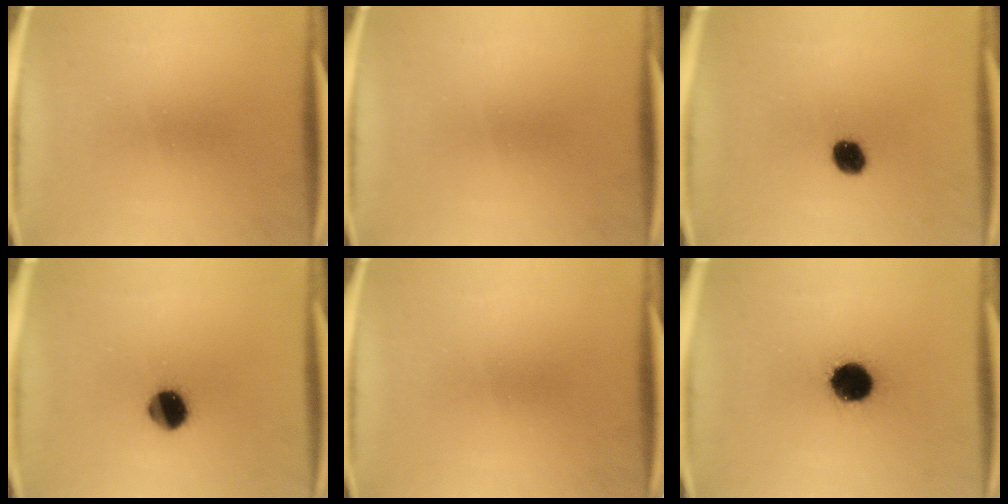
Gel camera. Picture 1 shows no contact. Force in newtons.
{"total": 0.0}
{"total": 5.0}
{"total": 8.3}
{"total": 0.0}
{"total": 12.4}